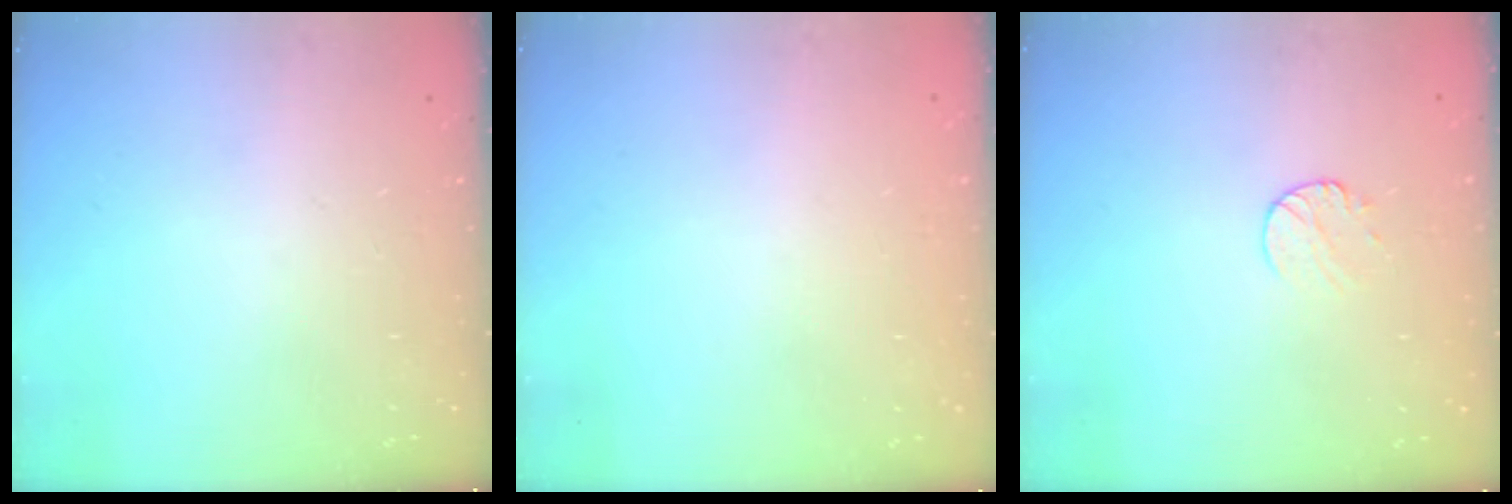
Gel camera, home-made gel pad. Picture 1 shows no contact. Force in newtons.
{"total": 0.6, "press": 0.6, "slide": 0.1}
{"total": 5.3, "press": 5.2, "slide": 0.5}